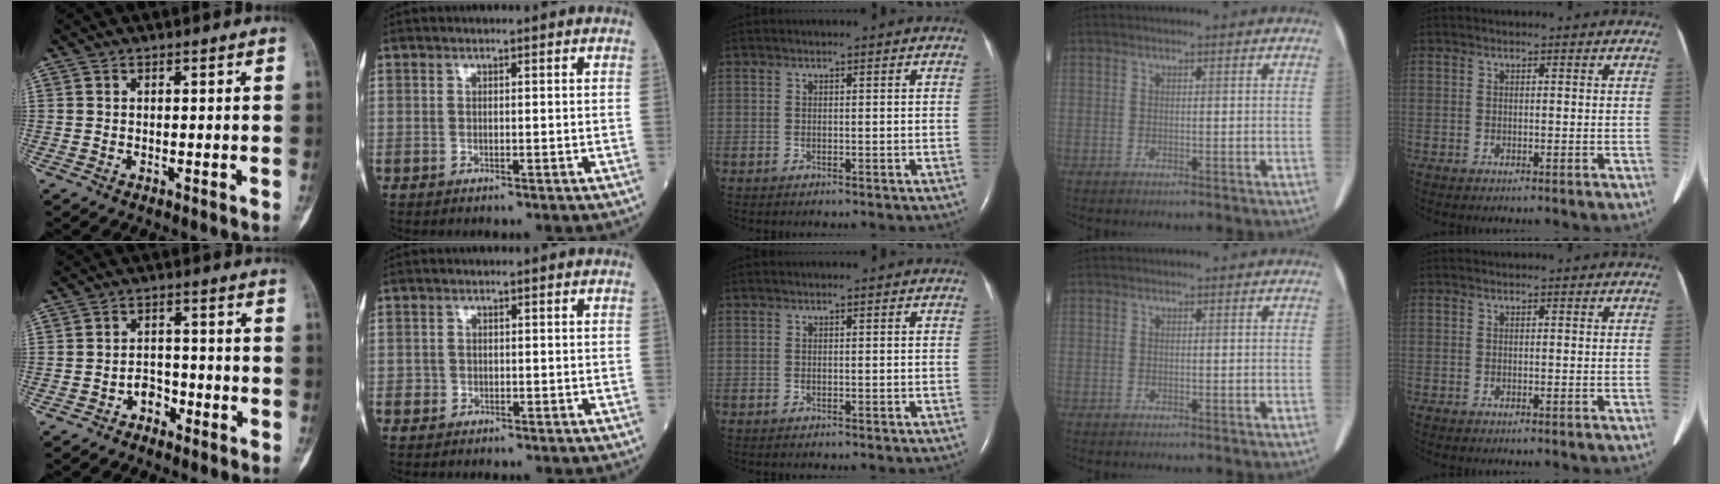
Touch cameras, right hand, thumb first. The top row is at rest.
{"thumb": {"total": 3.7, "force": [-2.2, 2.6, 1.4], "torque": [-0.001, 0.024, -0.039]}, "index": {"total": 1.2, "force": [-0.1, 1.2, -0.1], "torque": [0.009, 0.009, -0.006]}}